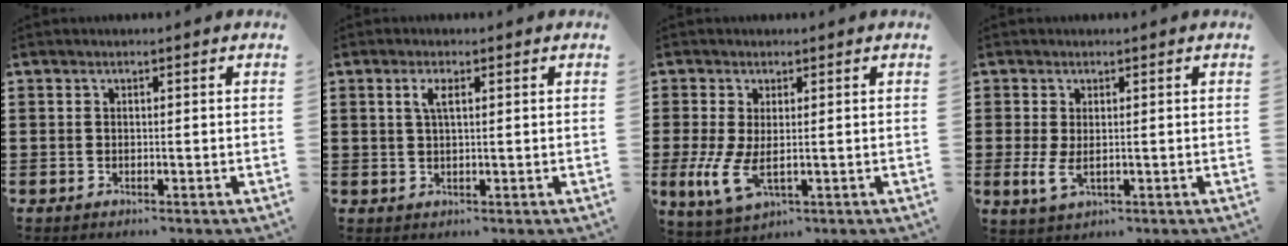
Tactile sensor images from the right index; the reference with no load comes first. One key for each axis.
{"total": 2.4, "fx": 0.8, "fy": 0.7, "fz": 2.1, "tx": -0.044, "ty": 0.005, "tz": 0.012}
{"total": 4.9, "fx": 1.1, "fy": 1.0, "fz": 4.7, "tx": -0.111, "ty": -0.022, "tz": 0.021}
{"total": 2.2, "fx": 1.3, "fy": -0.1, "fz": 1.8, "tx": -0.042, "ty": -0.010, "tz": 0.024}